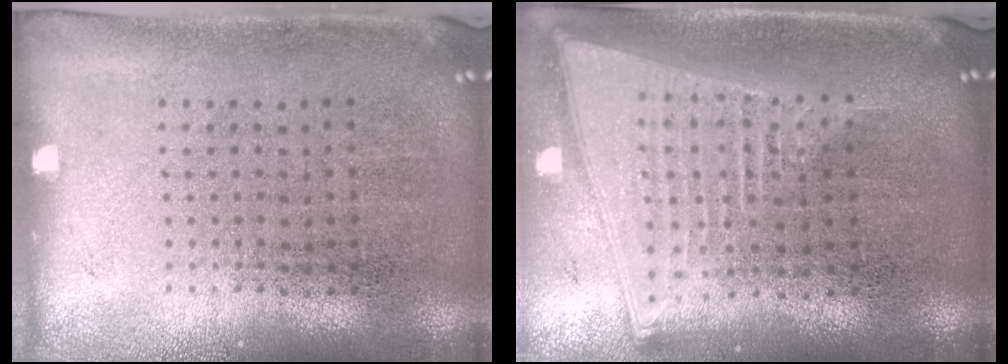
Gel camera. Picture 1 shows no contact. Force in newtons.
{"total": 2.1, "press": 1.7, "slide": 1.2}